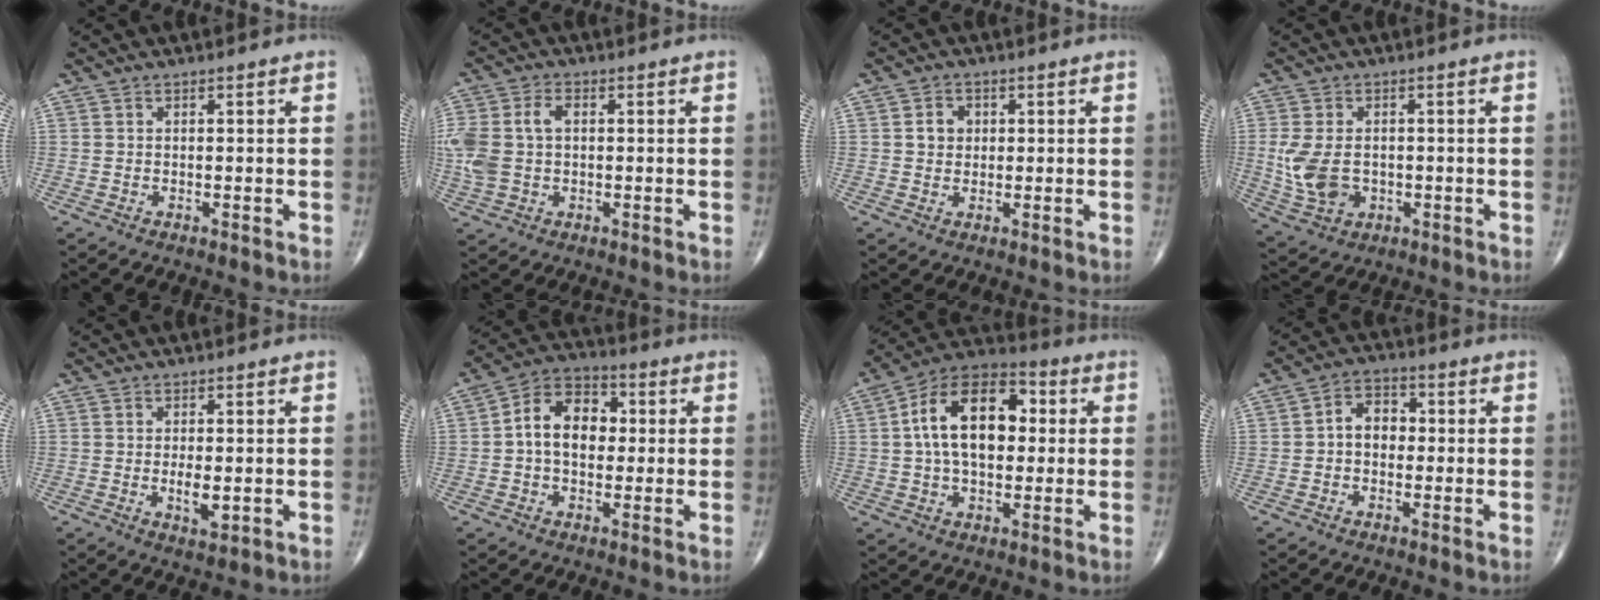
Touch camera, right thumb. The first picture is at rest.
{"total": 10.0, "force": [0.5, 6.8, 7.3], "torque": [-0.181, 0.023, 0.016]}
{"total": 3.4, "force": [0.6, 2.9, 1.6], "torque": [-0.010, 0.003, 0.008]}
{"total": 8.4, "force": [-0.6, 6.0, 5.9], "torque": [-0.119, 0.000, 0.001]}
{"total": 3.7, "force": [-0.4, 1.5, 3.3], "torque": [-0.056, -0.009, -0.005]}
{"total": 11.3, "force": [0.7, 7.9, 8.0], "torque": [-0.114, 0.027, 0.003]}
{"total": 17.8, "force": [2.5, 10.7, 14.0], "torque": [-0.216, 0.027, 0.033]}
{"total": 6.2, "force": [0.0, 4.7, 4.1], "torque": [-0.047, 0.022, -0.010]}